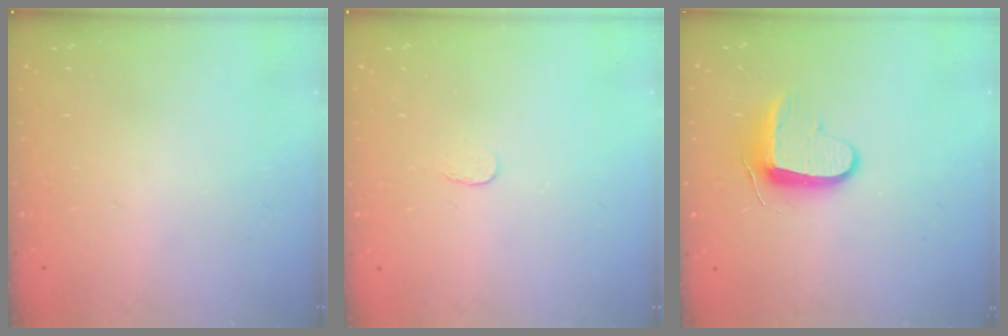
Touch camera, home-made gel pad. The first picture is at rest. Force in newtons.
{"total": 2.6, "press": 2.6, "slide": 0.2}
{"total": 8.9, "press": 8.9, "slide": 0.8}